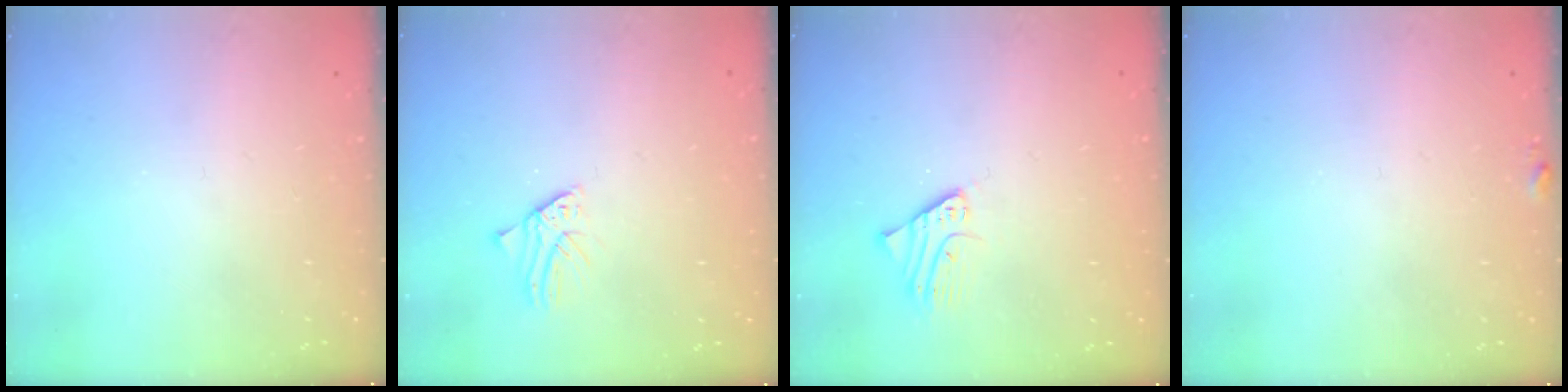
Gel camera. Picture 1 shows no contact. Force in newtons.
{"total": 1.3, "press": 1.3, "slide": 0.0}
{"total": 2.1, "press": 2.1, "slide": 0.1}
{"total": 4.7, "press": 4.6, "slide": 0.6}